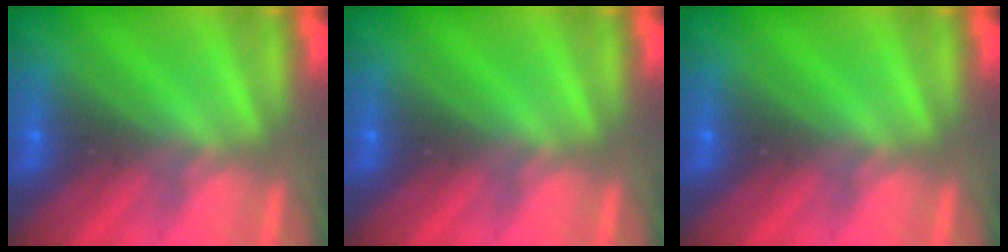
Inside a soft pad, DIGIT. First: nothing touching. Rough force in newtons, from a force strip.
{"total": 0.0}
{"total": 0.0}